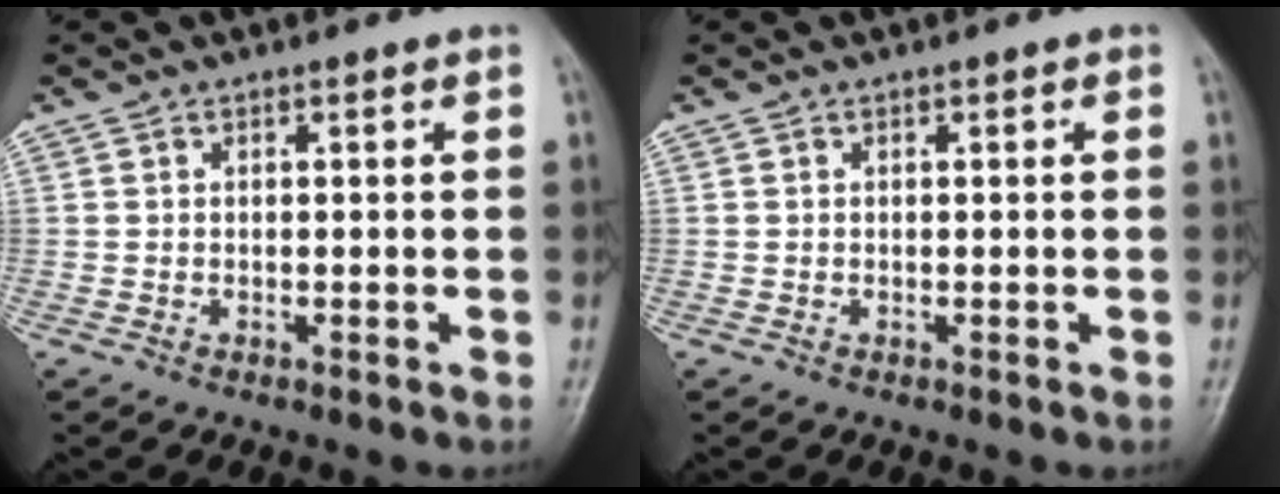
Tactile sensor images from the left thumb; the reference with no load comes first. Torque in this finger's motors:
{"motor_torque": [0.07, 0.02, 0.08, -0.29, 0.00]}